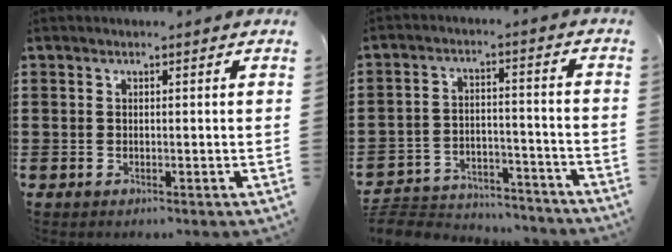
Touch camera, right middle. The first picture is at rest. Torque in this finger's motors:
{"motor_torque": [0.39, -0.33, 0.04, 0.02]}